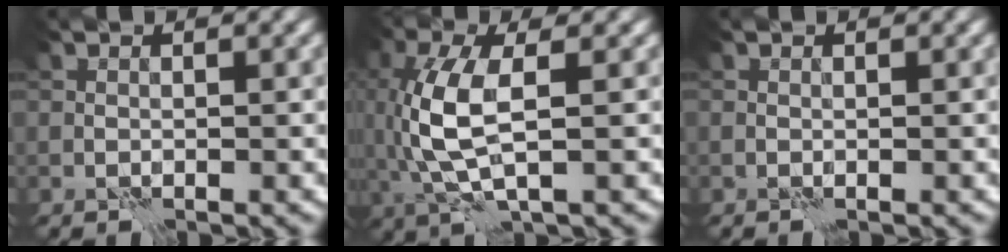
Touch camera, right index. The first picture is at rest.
{"total": 6.7, "force": [0.1, 2.8, 6.0], "torque": [-0.156, 0.005, 0.004]}
{"total": 0.0}